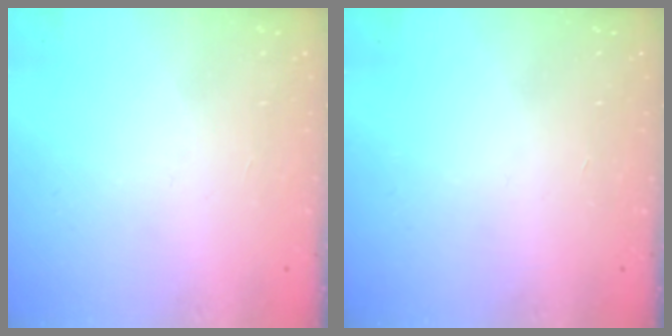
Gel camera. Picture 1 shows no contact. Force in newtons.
{"total": 0.0}